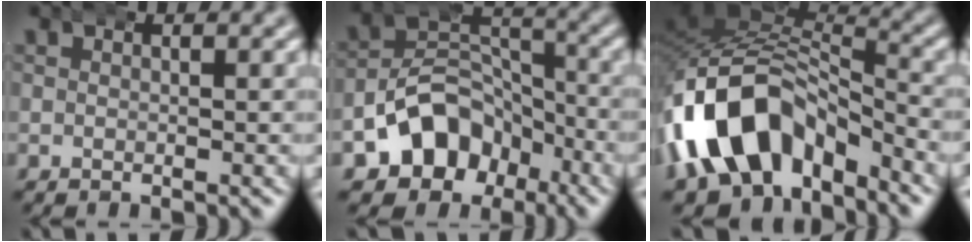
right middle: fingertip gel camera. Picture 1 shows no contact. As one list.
[{"total": 9.4, "force": [-4.1, 7.6, 3.8], "torque": [-0.067, -0.013, -0.069]}, {"total": 12.6, "force": [-2.1, 9.1, 8.4], "torque": [-0.203, -0.040, -0.019]}]